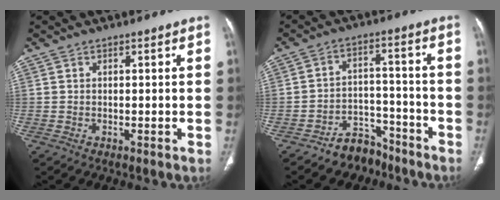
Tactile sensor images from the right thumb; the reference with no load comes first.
{"total": 7.4, "force": [-5.8, 4.3, 1.6], "torque": [0.005, 0.066, -0.095]}